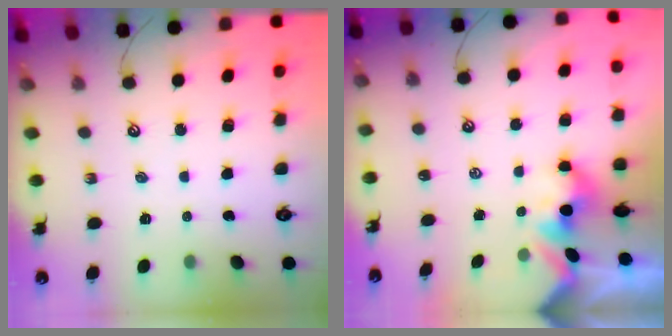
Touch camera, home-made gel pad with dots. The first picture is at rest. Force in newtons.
{"total": 1.8, "press": 1.7, "slide": 0.4}